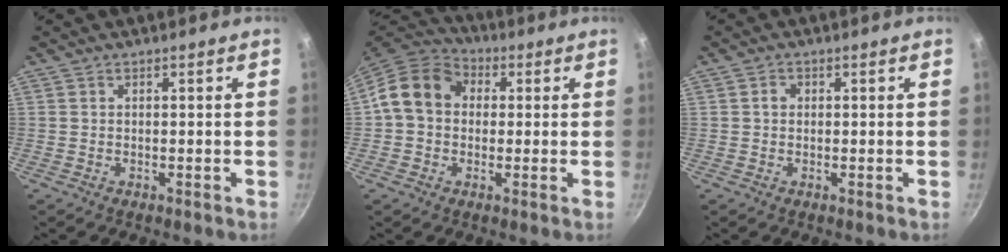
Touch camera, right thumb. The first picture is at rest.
{"total": 12.2, "force": [1.5, 10.0, 6.8], "torque": [-0.092, 0.028, 0.004]}
{"total": 1.5, "force": [0.2, 1.3, 0.7], "torque": [-0.007, 0.007, 0.001]}